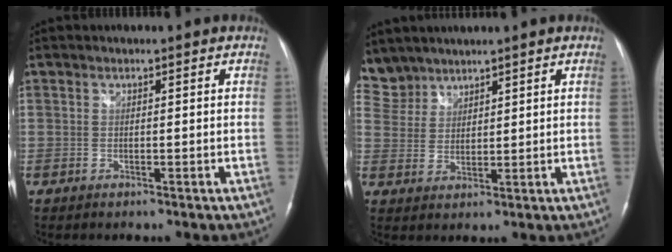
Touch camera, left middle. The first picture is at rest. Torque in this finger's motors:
{"motor_torque": [0.10, -0.08, 0.01, -0.01]}